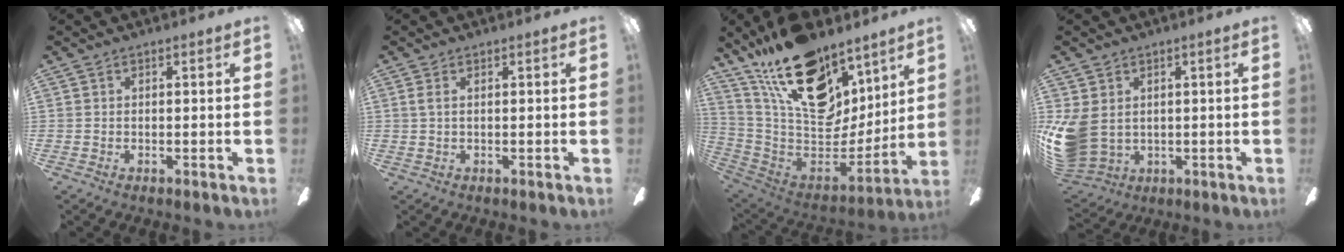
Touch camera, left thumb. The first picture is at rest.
{"total": 1.5, "force": [0.1, 0.4, 1.5], "torque": [-0.029, 0.001, 0.002]}
{"total": 24.4, "force": [15.8, 13.0, 13.3], "torque": [-0.231, -0.090, 0.290]}
{"total": 10.9, "force": [0.1, 8.9, 6.2], "torque": [-0.158, 0.000, 0.006]}